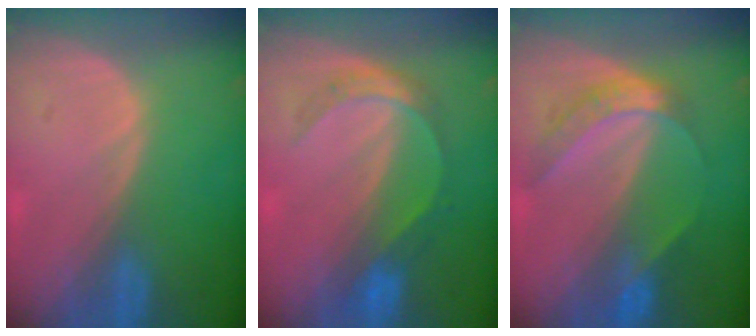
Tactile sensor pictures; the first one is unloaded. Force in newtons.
{"total": 5.3, "press": 5.0, "slide": 1.7}
{"total": 6.3, "press": 5.2, "slide": 3.4}